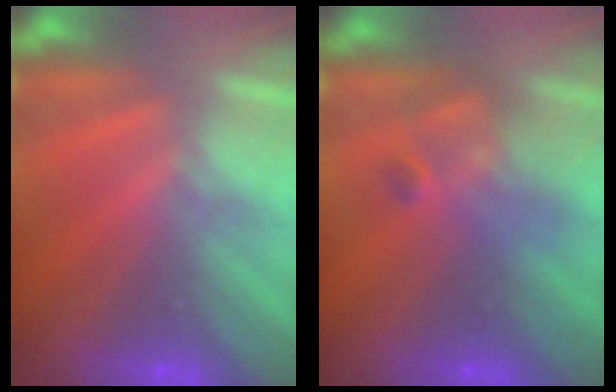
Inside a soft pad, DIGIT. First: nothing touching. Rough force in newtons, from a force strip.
{"total": 2.5}